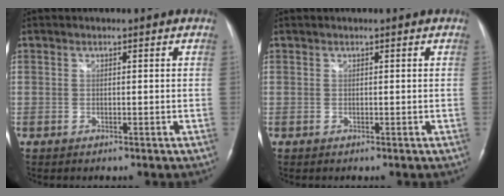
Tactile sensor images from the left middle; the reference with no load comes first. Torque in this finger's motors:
{"motor_torque": [0.09, 0.01, -0.06, 0.00]}